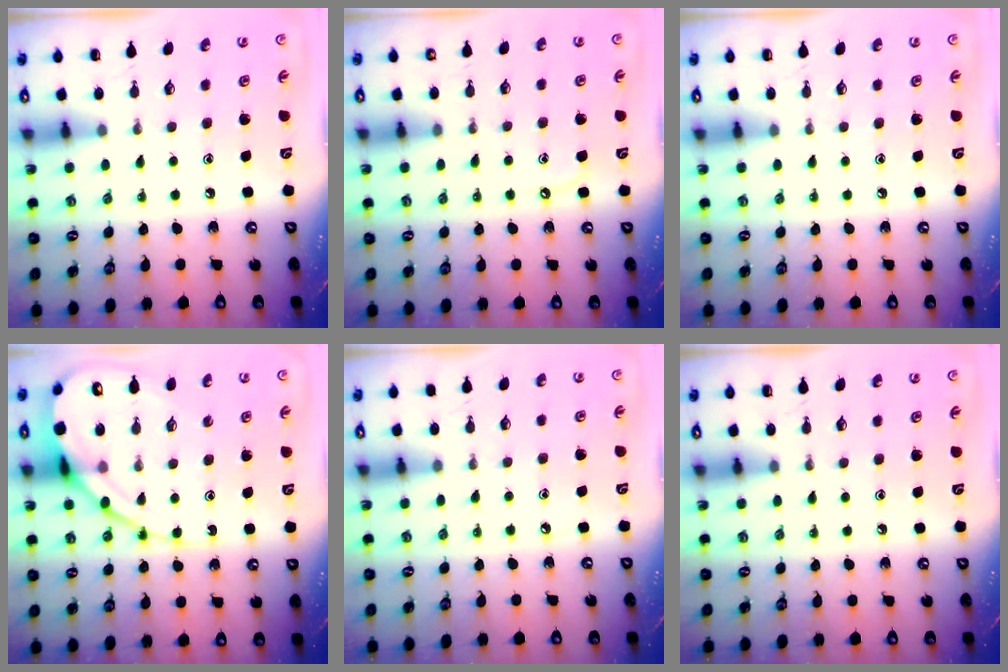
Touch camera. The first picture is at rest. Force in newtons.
{"total": 3.6, "press": 3.6, "slide": 0.4}
{"total": 0.0}
{"total": 12.5, "press": 12.4, "slide": 1.2}
{"total": 2.3, "press": 2.3, "slide": 0.4}
{"total": 0.0}